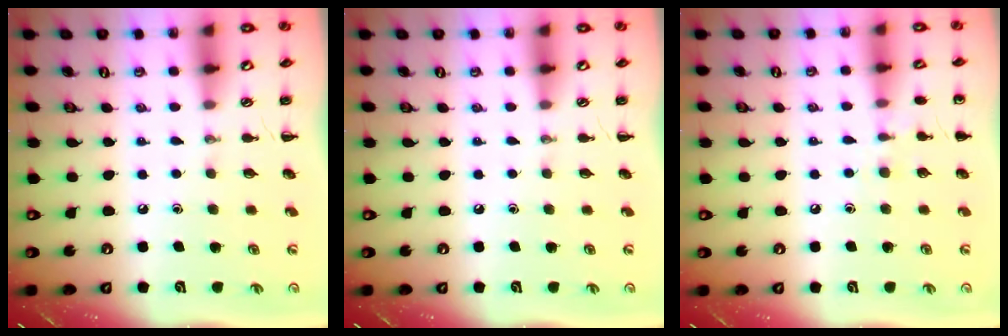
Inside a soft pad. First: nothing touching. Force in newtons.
{"total": 0.0}
{"total": 5.9, "press": 5.6, "slide": 1.9}